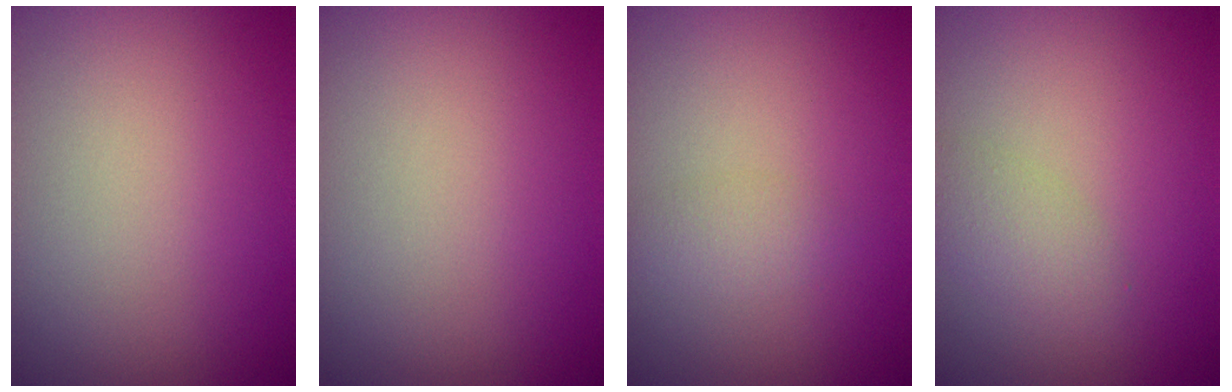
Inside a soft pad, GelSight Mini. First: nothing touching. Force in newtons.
{"total": 0.0}
{"total": 1.2, "press": 1.2, "slide": 0.0}
{"total": 1.8, "press": 1.8, "slide": 0.0}